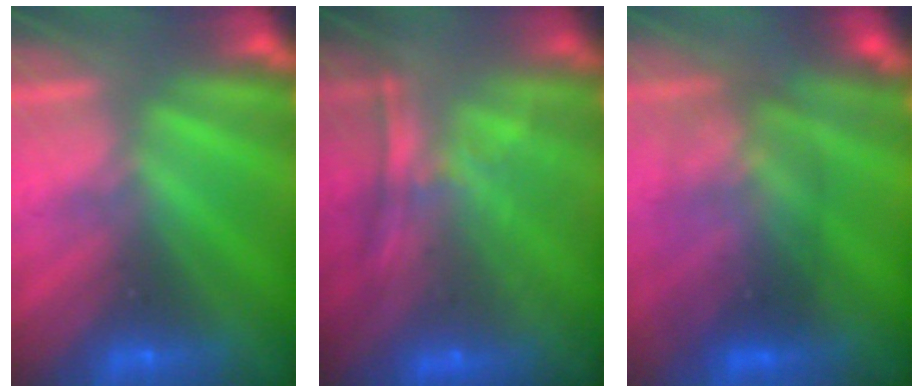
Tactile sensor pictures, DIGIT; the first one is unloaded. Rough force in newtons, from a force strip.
{"total": 7.2}
{"total": 2.8}